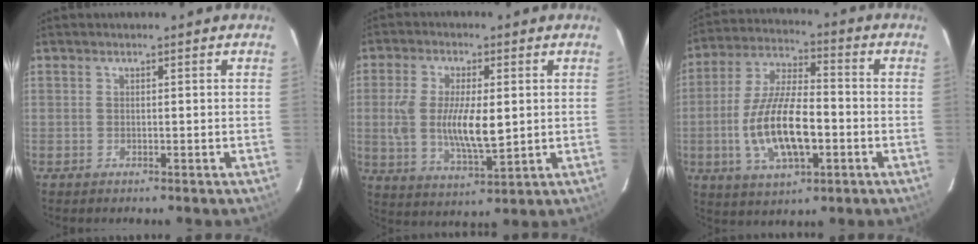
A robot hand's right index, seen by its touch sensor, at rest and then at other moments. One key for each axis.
{"total": 10.8, "fx": 0.3, "fy": 4.4, "fz": 9.9, "tx": -0.196, "ty": -0.005, "tz": 0.008}
{"total": 15.7, "fx": -3.7, "fy": 6.1, "fz": 14.0, "tx": -0.286, "ty": -0.001, "tz": -0.064}